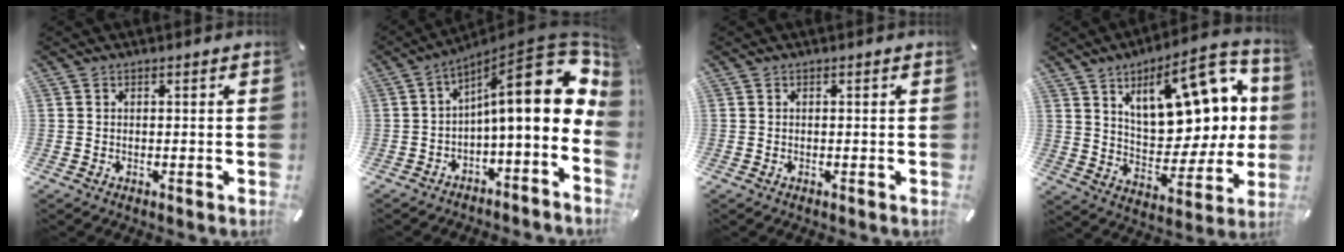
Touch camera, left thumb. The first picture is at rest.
{"total": 21.5, "force": [5.4, 7.4, 19.5], "torque": [-0.268, -0.049, 0.090]}
{"total": 0.0}
{"total": 20.1, "force": [9.4, 10.4, 14.4], "torque": [-0.200, -0.055, 0.159]}